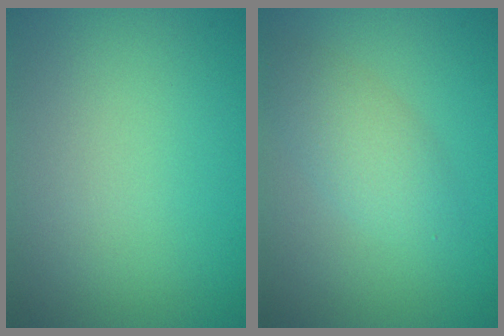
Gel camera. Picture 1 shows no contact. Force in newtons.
{"total": 2.8, "press": 2.8, "slide": 0.2}